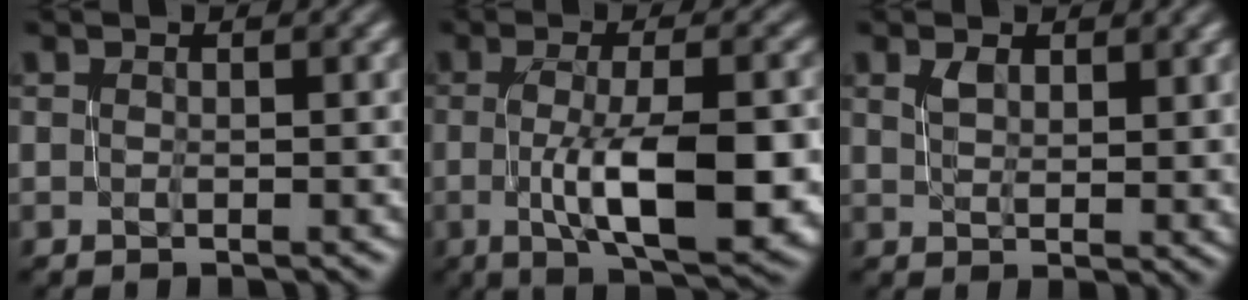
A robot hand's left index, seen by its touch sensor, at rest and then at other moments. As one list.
[{"total": 10.0, "force": [-1.9, 3.3, 9.2], "torque": [-0.148, -0.007, -0.025]}, {"total": 2.5, "force": [1.4, 1.0, 1.8], "torque": [-0.029, 0.001, 0.028]}]